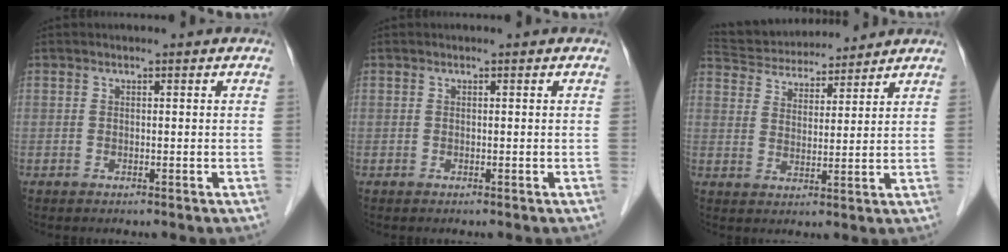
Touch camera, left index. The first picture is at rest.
{"total": 0.0}
{"total": 12.5, "force": [11.7, 3.0, 3.3], "torque": [-0.060, 0.031, 0.195]}